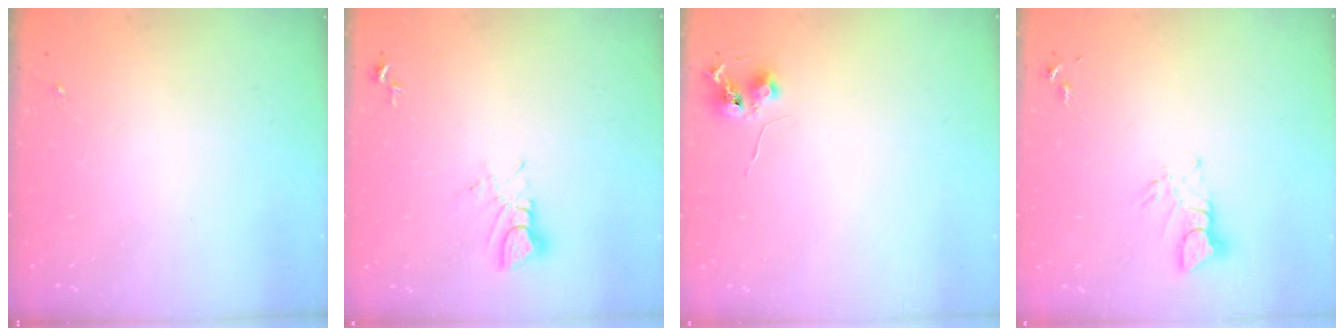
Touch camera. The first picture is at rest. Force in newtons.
{"total": 4.4, "press": 4.4, "slide": 0.3}
{"total": 6.4, "press": 6.3, "slide": 0.7}
{"total": 4.8, "press": 4.8, "slide": 0.5}